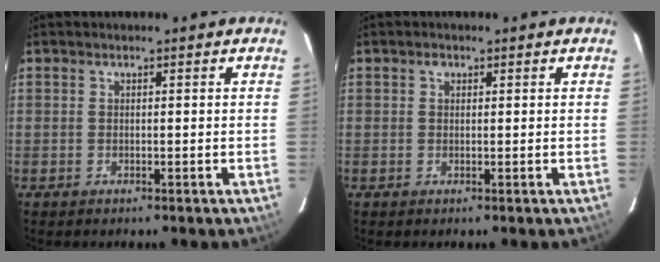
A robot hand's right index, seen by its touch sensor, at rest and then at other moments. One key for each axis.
{"total": 0.9, "fx": 0.4, "fy": 0.8, "fz": 0.2, "tx": -0.004, "ty": 0.005, "tz": 0.006}